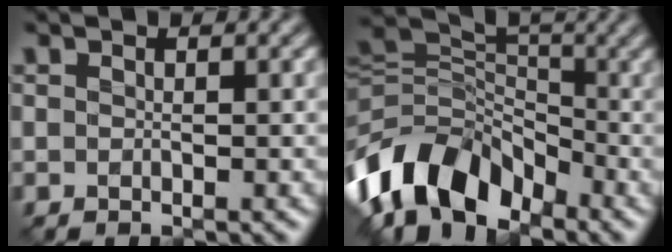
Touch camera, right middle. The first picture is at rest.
{"total": 8.9, "force": [-5.1, 5.5, 4.7], "torque": [-0.085, 0.000, -0.110]}